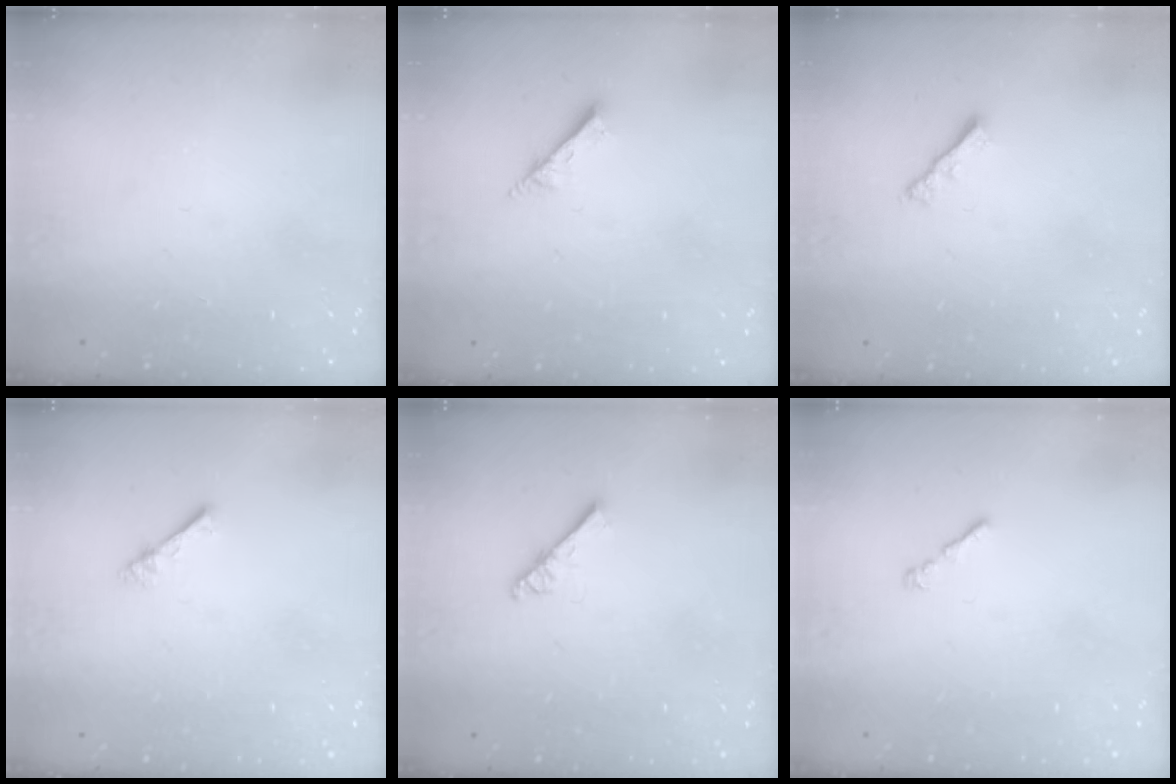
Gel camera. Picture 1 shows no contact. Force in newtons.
{"total": 1.7, "press": 1.6, "slide": 0.1}
{"total": 2.5, "press": 2.4, "slide": 0.5}
{"total": 1.0, "press": 1.0, "slide": 0.3}
{"total": 2.5, "press": 2.5, "slide": 0.3}
{"total": 1.0, "press": 0.9, "slide": 0.5}